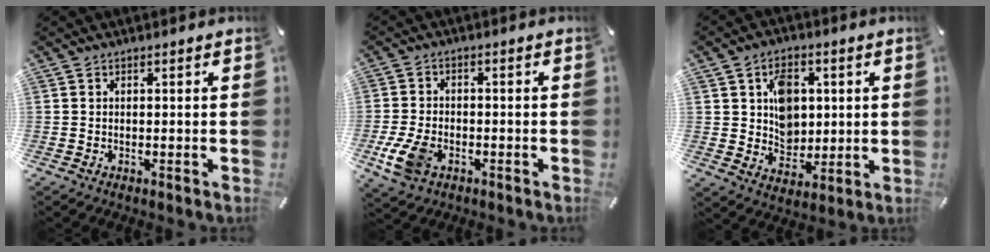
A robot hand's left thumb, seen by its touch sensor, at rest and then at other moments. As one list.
[{"total": 7.8, "force": [-3.0, 5.2, 5.0], "torque": [-0.123, 0.004, -0.057]}, {"total": 8.8, "force": [2.4, 7.4, 4.2], "torque": [-0.050, -0.003, 0.041]}]